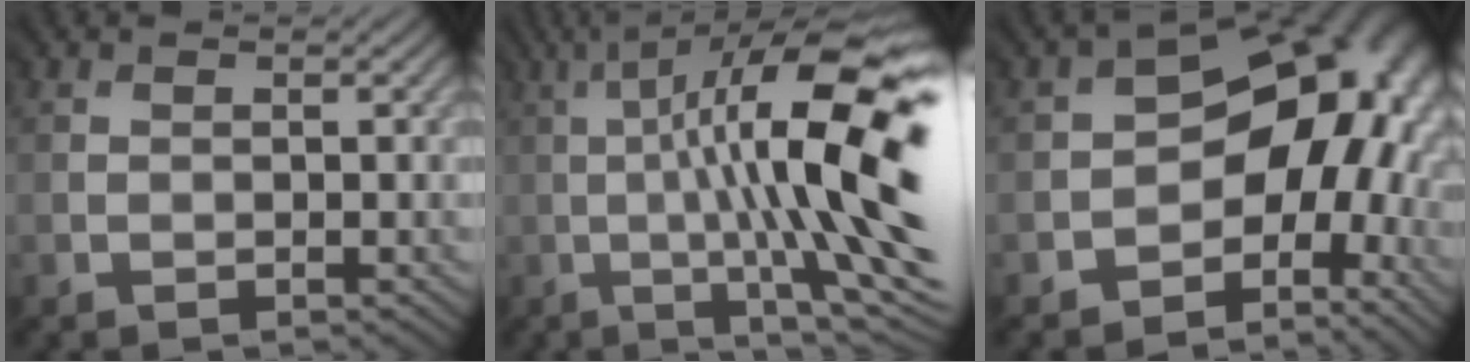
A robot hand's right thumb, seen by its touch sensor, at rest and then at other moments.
{"total": 17.2, "force": [0.2, 3.3, 16.9], "torque": [-0.242, 0.031, 0.016]}
{"total": 10.9, "force": [-2.7, 7.5, 7.5], "torque": [-0.072, -0.005, -0.045]}